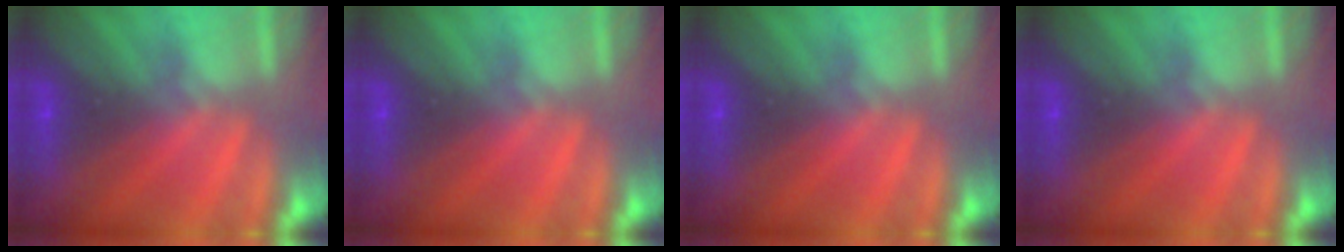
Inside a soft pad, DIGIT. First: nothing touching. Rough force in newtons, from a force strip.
{"total": 0.0}
{"total": 0.0}
{"total": 0.0}